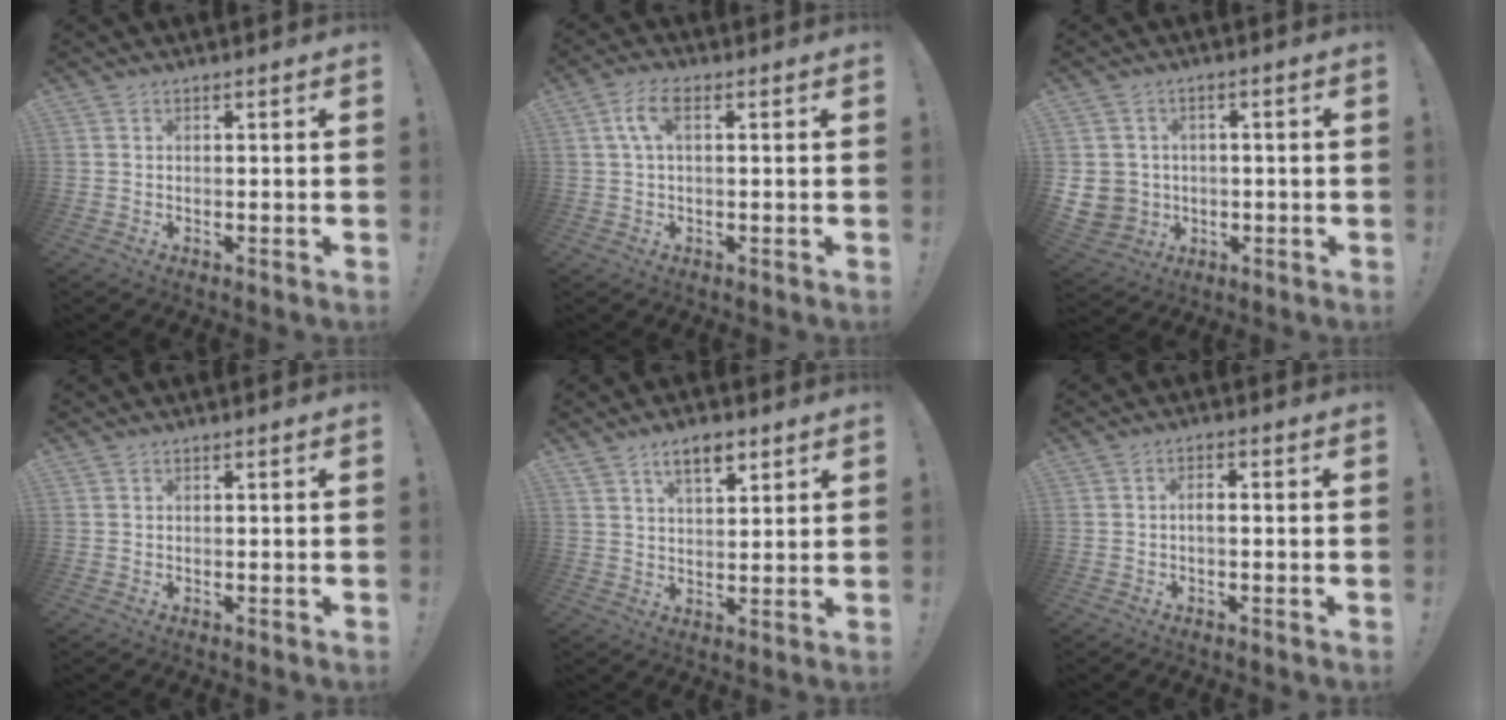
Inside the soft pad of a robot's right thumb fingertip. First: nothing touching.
{"total": 5.8, "force": [1.4, 2.4, 5.1], "torque": [-0.108, 0.007, 0.026]}
{"total": 6.5, "force": [-0.4, 6.2, 1.9], "torque": [-0.047, 0.003, -0.002]}
{"total": 0.0}
{"total": 7.6, "force": [4.9, 3.4, 4.8], "torque": [-0.071, -0.018, 0.086]}
{"total": 2.1, "force": [-0.6, 0.7, 1.9], "torque": [-0.043, 0.005, -0.015]}